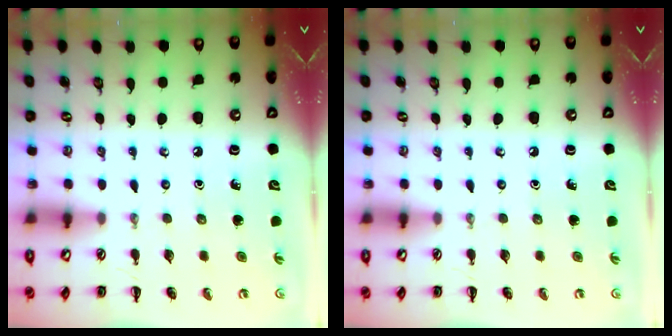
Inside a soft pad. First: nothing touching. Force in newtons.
{"total": 0.0}